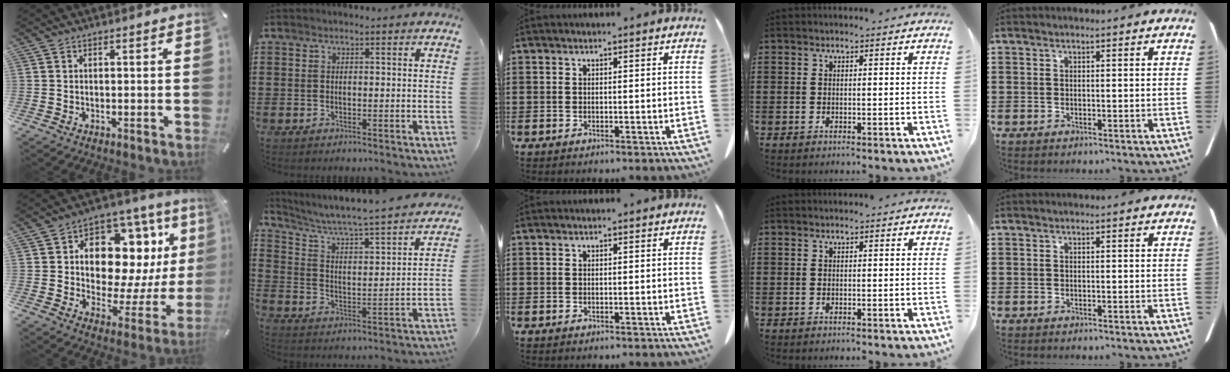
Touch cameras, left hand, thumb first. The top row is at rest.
{"thumb": {"total": 15.8, "force": [6.0, 10.3, 10.4], "torque": [-0.146, -0.042, 0.106]}, "index": {"total": 3.8, "force": [3.3, 0.0, 1.9], "torque": [-0.055, -0.039, 0.041]}}